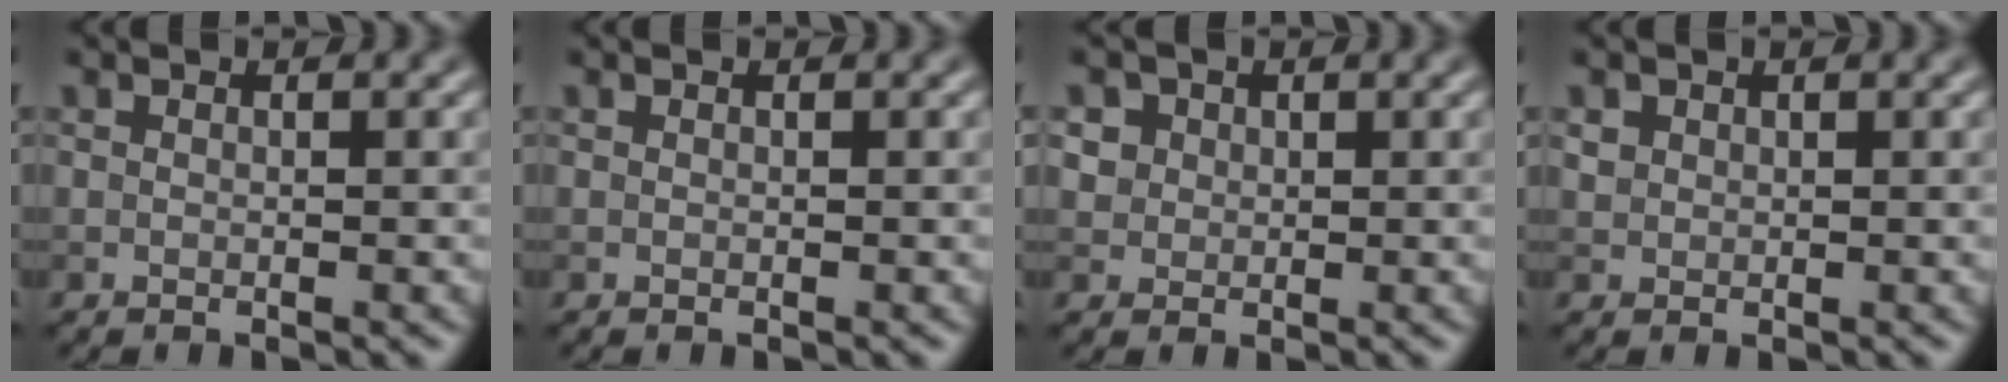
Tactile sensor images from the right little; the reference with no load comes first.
{"total": 0.0}
{"total": 2.8, "force": [1.2, 2.3, 1.0], "torque": [-0.021, 0.005, 0.028]}
{"total": 0.8, "force": [0.4, 0.7, 0.1], "torque": [0.000, -0.002, 0.010]}